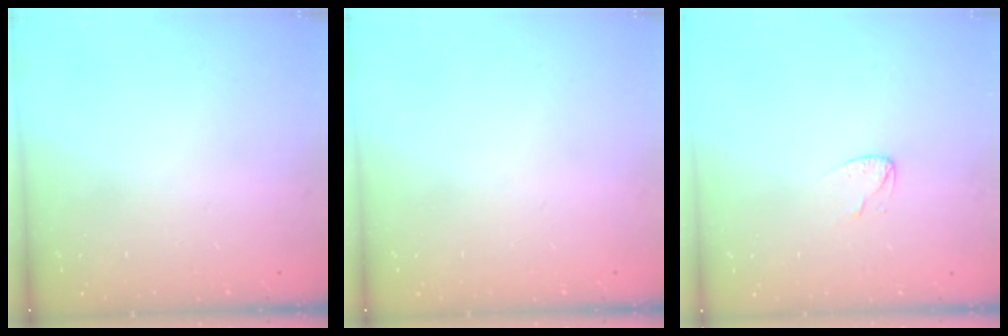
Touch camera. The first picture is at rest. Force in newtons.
{"total": 0.0}
{"total": 3.7, "press": 3.7, "slide": 0.5}